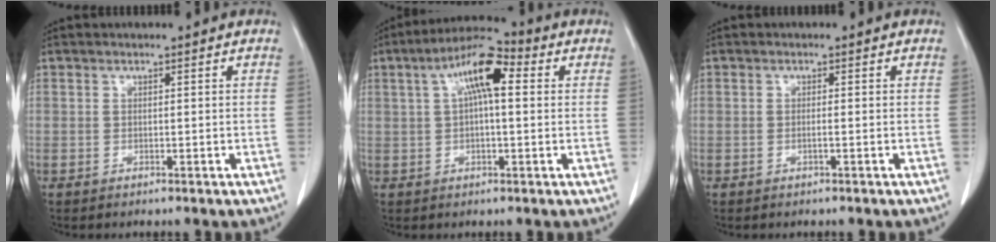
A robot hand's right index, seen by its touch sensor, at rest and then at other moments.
{"total": 9.5, "force": [2.6, 2.6, 8.7], "torque": [-0.161, 0.037, 0.040]}
{"total": 0.8, "force": [-0.2, -0.1, 0.7], "torque": [-0.015, 0.000, -0.004]}